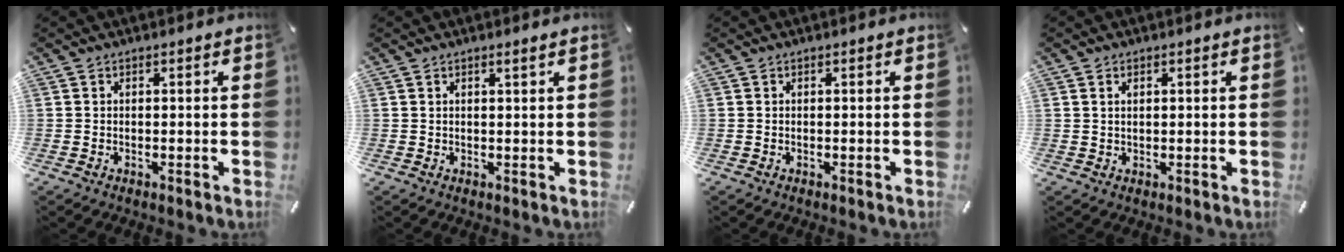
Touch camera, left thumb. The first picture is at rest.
{"total": 1.1, "force": [0.8, 0.1, 0.8], "torque": [-0.016, -0.001, 0.014]}
{"total": 0.0}
{"total": 1.6, "force": [0.6, 1.2, 0.9], "torque": [-0.021, 0.005, 0.010]}